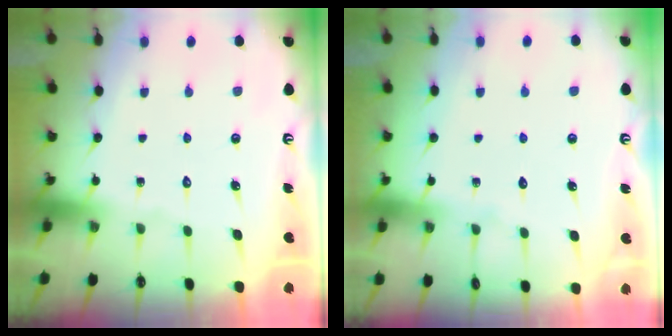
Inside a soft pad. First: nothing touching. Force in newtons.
{"total": 2.9, "press": 2.9, "slide": 0.4}